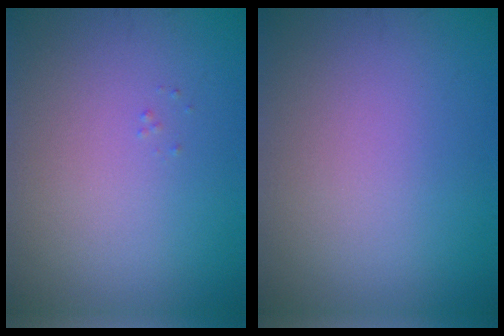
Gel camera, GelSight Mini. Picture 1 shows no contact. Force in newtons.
{"total": 0.0}